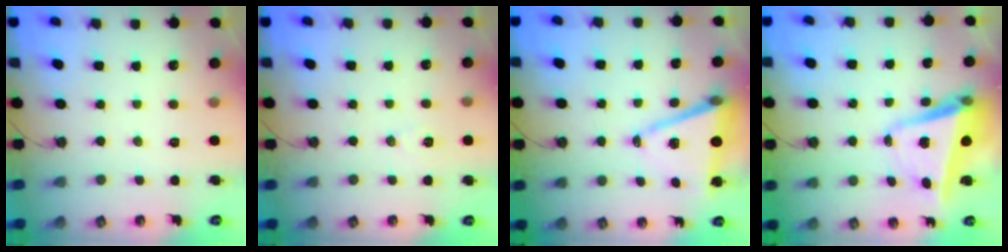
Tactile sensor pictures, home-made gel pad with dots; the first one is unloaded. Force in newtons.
{"total": 6.3, "press": 4.4, "slide": 4.5}
{"total": 10.1, "press": 9.3, "slide": 4.0}
{"total": 7.4, "press": 7.2, "slide": 1.3}